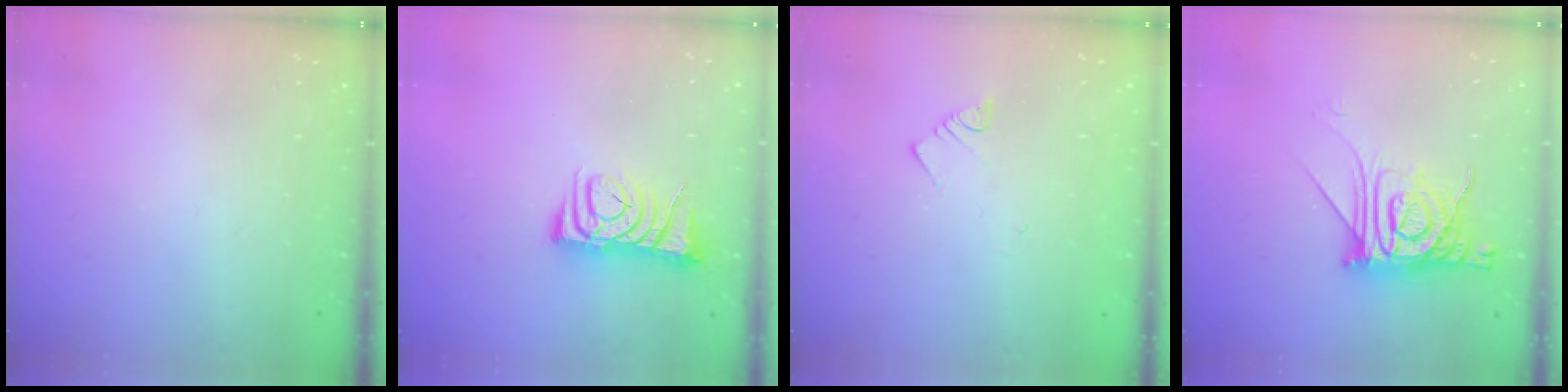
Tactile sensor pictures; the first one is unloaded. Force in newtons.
{"total": 6.7, "press": 6.7, "slide": 0.4}
{"total": 2.6, "press": 2.6, "slide": 0.3}
{"total": 14.5, "press": 14.4, "slide": 1.5}